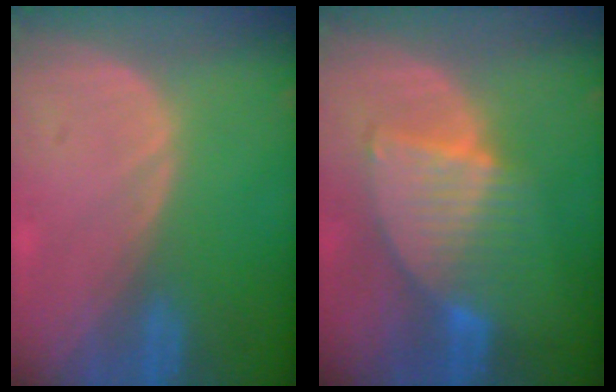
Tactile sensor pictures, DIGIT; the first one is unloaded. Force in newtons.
{"total": 7.2, "press": 6.8, "slide": 2.3}